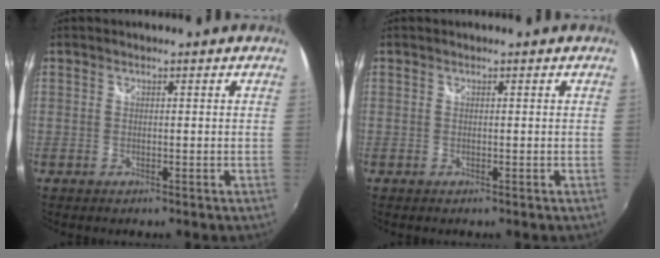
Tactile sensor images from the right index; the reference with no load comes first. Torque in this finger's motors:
{"motor_torque": [0.00, 0.00, 0.01, 0.01]}